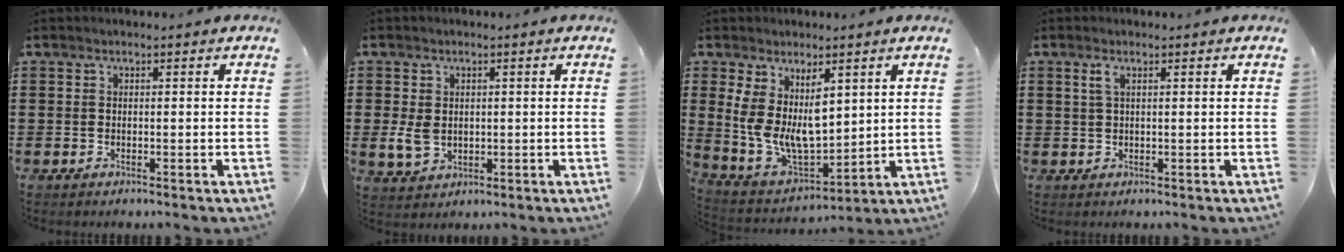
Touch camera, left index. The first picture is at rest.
{"total": 4.3, "force": [-0.1, 3.3, 2.8], "torque": [-0.072, 0.002, -0.004]}
{"total": 9.5, "force": [3.5, 4.9, 7.3], "torque": [-0.157, -0.027, 0.062]}
{"total": 1.6, "force": [0.6, 0.3, 1.4], "torque": [-0.030, 0.002, 0.010]}